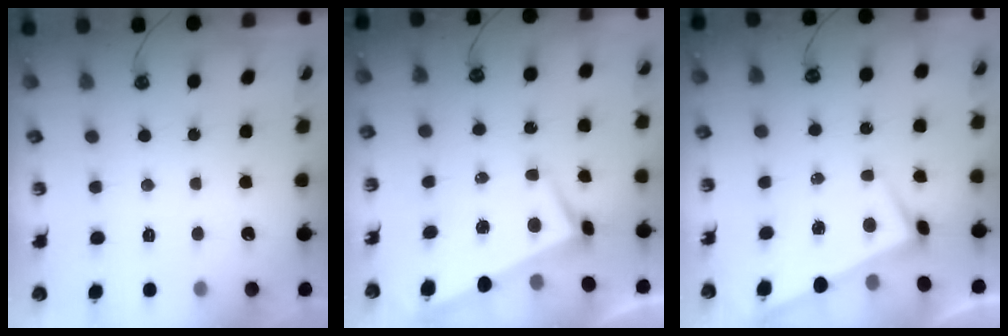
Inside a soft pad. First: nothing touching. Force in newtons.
{"total": 2.5, "press": 2.3, "slide": 0.9}
{"total": 2.7, "press": 2.7, "slide": 0.2}